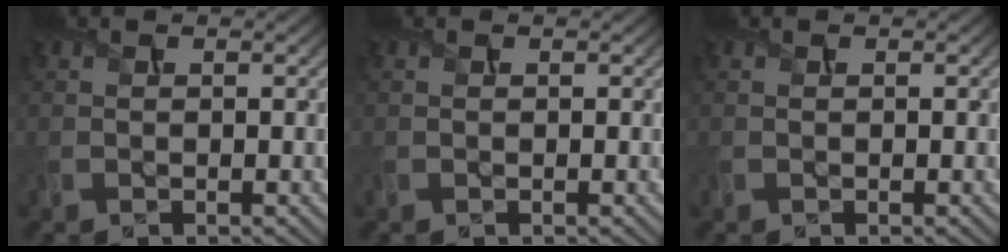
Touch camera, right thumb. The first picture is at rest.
{"total": 0.0}
{"total": 0.0}